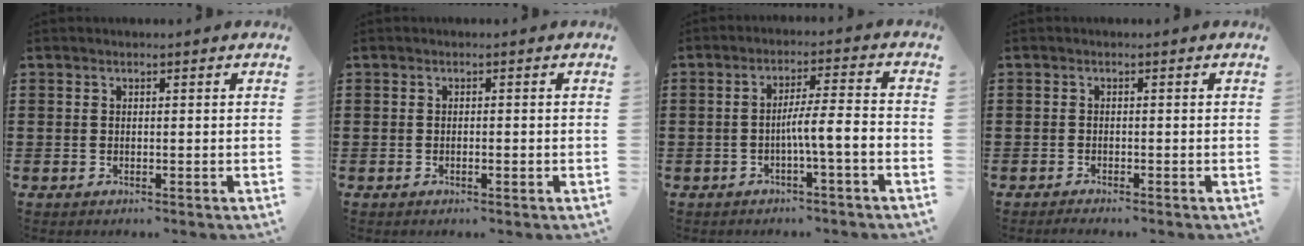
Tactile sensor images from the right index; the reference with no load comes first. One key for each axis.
{"total": 0.8, "fx": -0.3, "fy": 0.2, "fz": 0.7, "tx": -0.013, "ty": -0.003, "tz": -0.005}
{"total": 5.6, "fx": -2.2, "fy": 0.2, "fz": 5.2, "tx": -0.091, "ty": 0.003, "tz": -0.043}
{"total": 0.9, "fx": -0.9, "fy": 0.0, "fz": 0.1, "tx": -0.005, "ty": -0.001, "tz": -0.019}